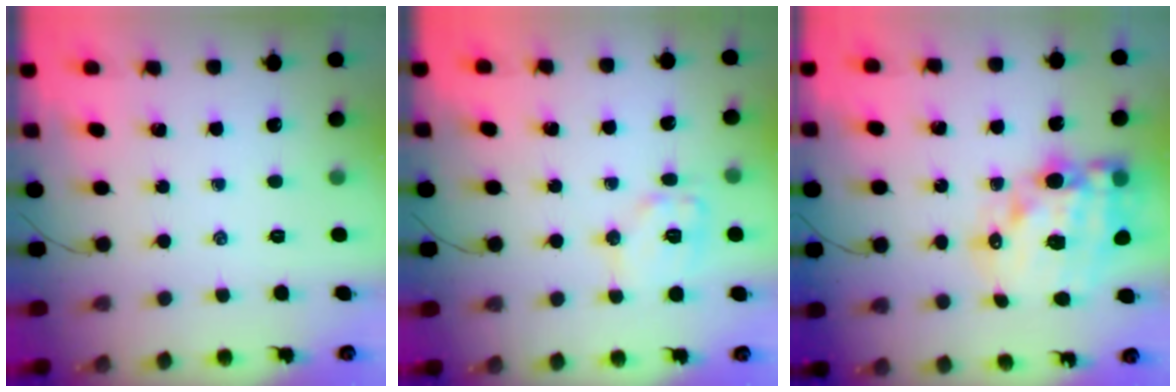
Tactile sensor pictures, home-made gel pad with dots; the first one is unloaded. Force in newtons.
{"total": 10.1, "press": 10.1, "slide": 0.4}
{"total": 18.6, "press": 18.0, "slide": 4.4}